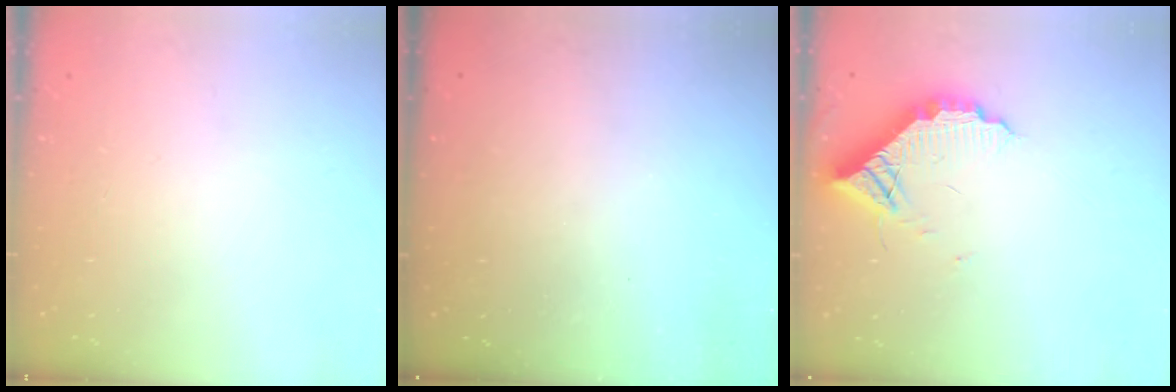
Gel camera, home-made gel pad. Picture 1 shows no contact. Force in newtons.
{"total": 3.0, "press": 3.0, "slide": 0.1}
{"total": 10.3, "press": 10.3, "slide": 0.5}